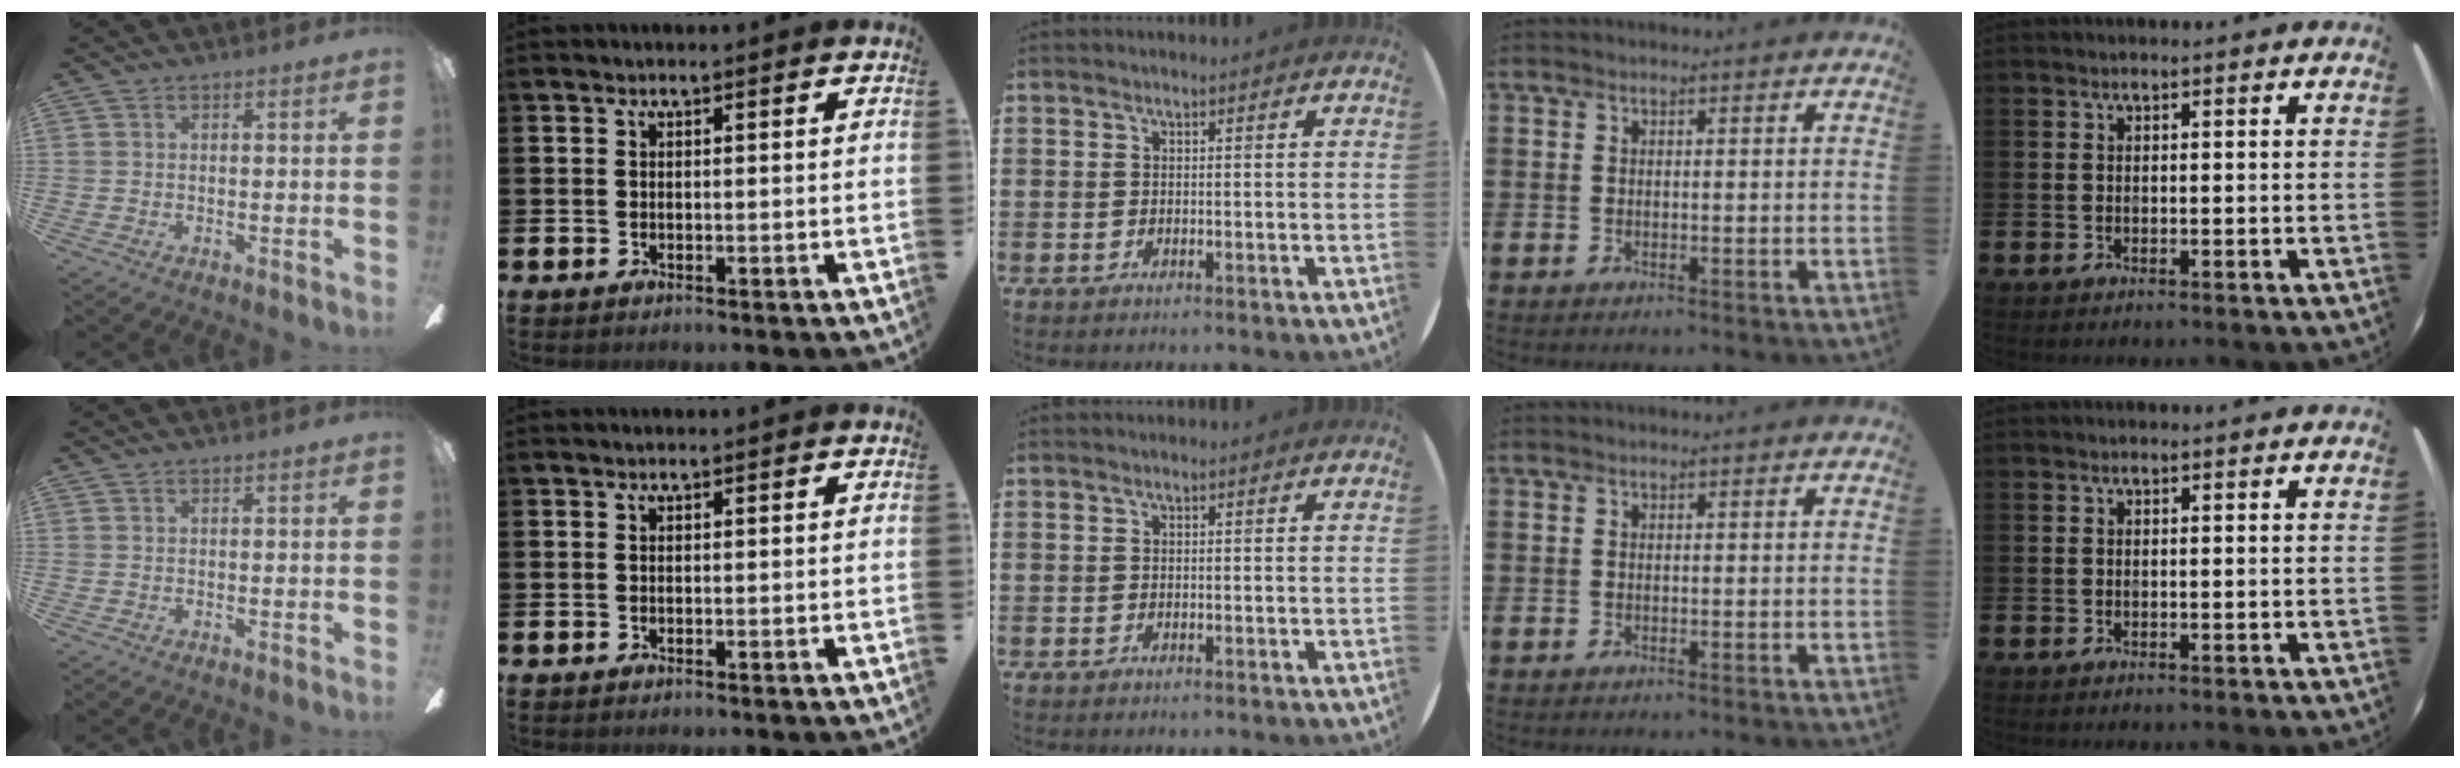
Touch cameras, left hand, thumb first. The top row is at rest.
{}